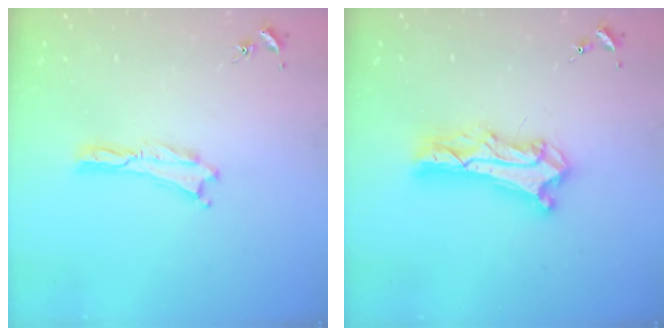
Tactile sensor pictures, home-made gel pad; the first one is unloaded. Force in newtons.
{"total": 9.6, "press": 9.6, "slide": 0.9}